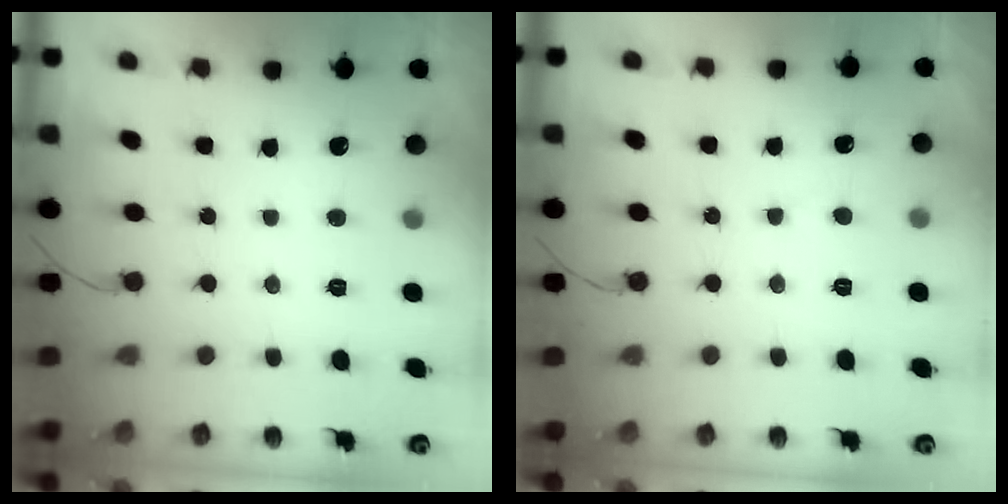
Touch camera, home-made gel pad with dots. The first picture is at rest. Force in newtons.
{"total": 4.6, "press": 4.6, "slide": 0.5}